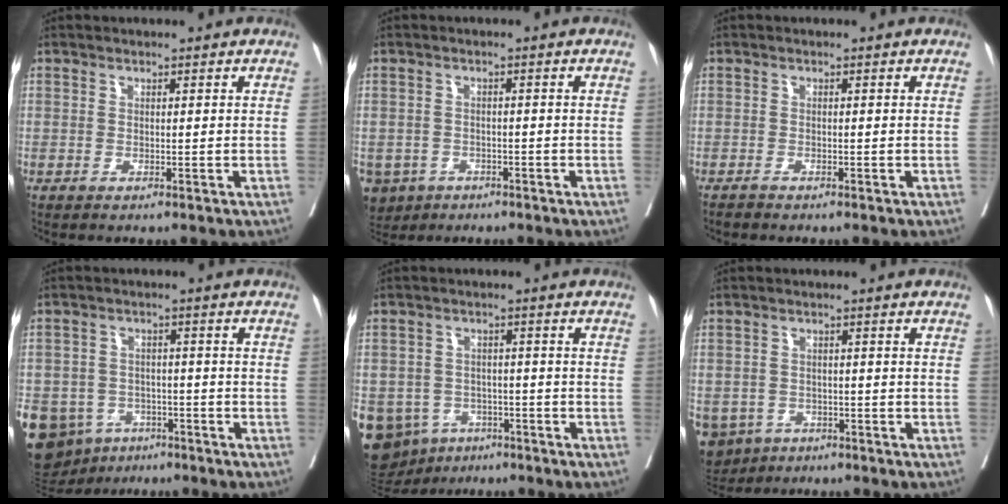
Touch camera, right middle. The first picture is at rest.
{"total": 6.2, "force": [-3.7, 4.8, 1.2], "torque": [-0.027, 0.002, -0.057]}
{"total": 0.8, "force": [-0.8, 0.1, 0.2], "torque": [-0.008, -0.002, -0.016]}
{"total": 17.7, "force": [-9.0, 13.5, 7.0], "torque": [-0.198, 0.007, -0.123]}
{"total": 15.2, "force": [-7.5, 12.0, 5.7], "torque": [-0.157, 0.009, -0.098]}
{"total": 7.9, "force": [-4.8, 6.0, 1.7], "torque": [-0.044, -0.005, -0.068]}